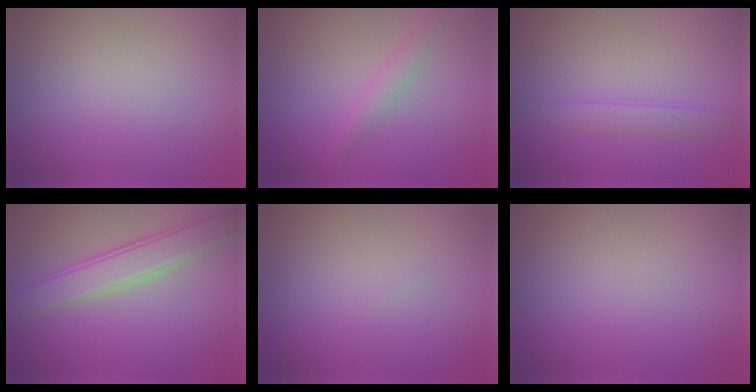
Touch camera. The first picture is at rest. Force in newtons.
{"total": 1.6, "press": 1.6, "slide": 0.0}
{"total": 1.4, "press": 1.4, "slide": 0.0}
{"total": 3.8, "press": 3.8, "slide": 0.2}
{"total": 0.0}
{"total": 0.0}